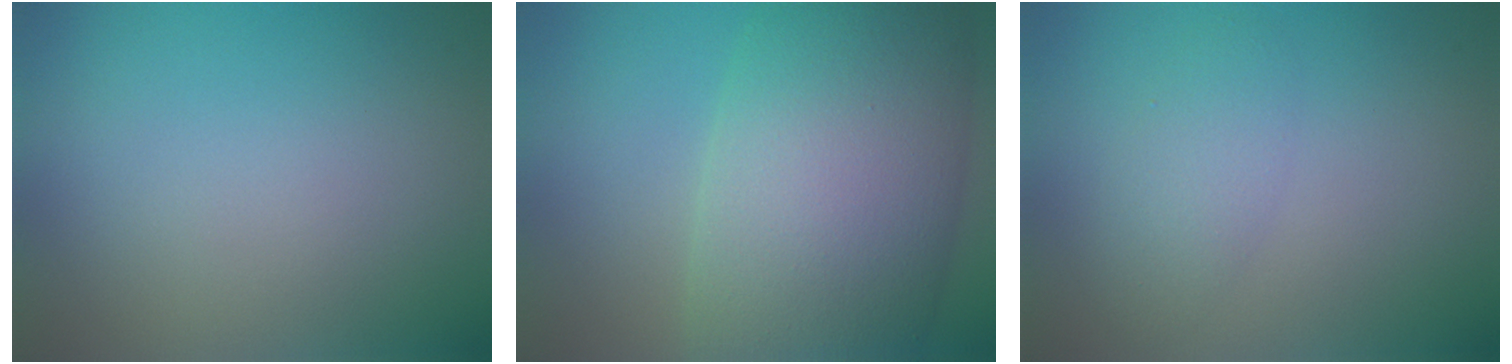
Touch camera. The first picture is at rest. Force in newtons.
{"total": 13.7, "press": 13.7, "slide": 0.4}
{"total": 2.4, "press": 2.4, "slide": 0.0}